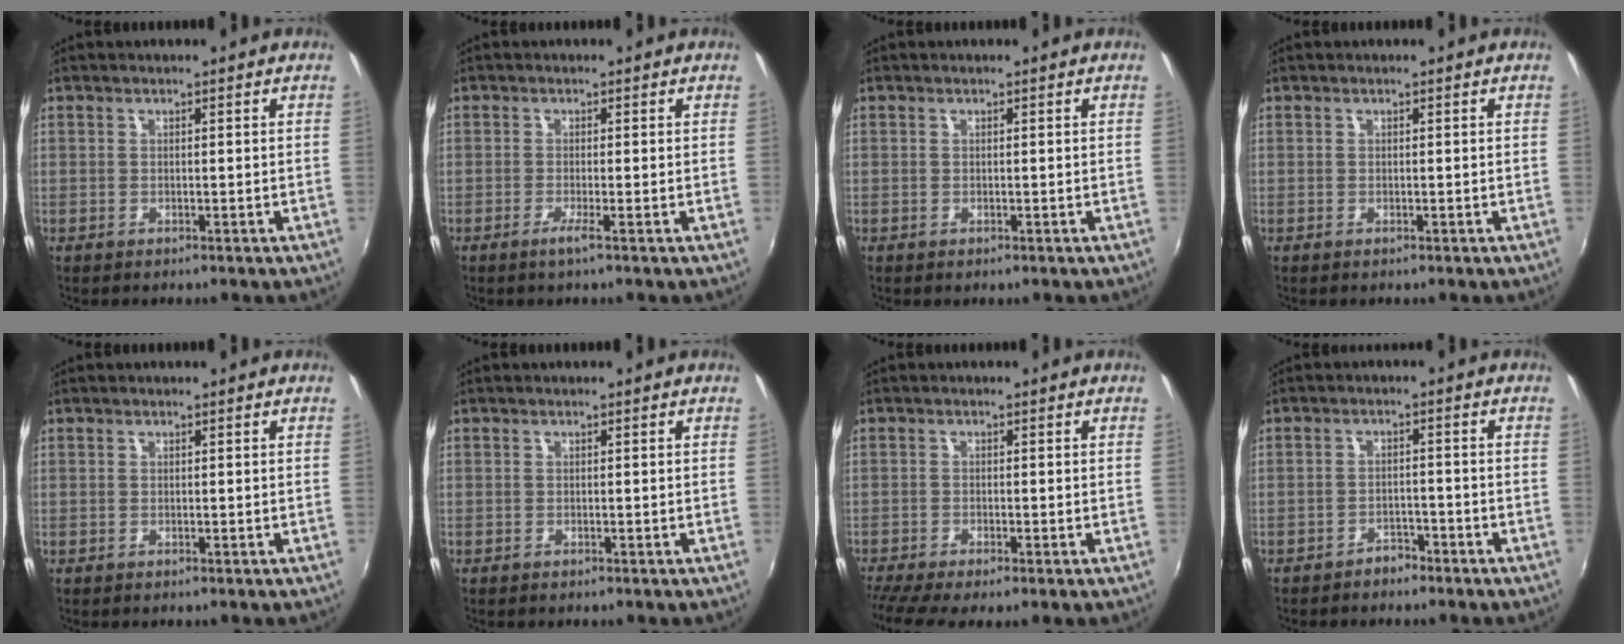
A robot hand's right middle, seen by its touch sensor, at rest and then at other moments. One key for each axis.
{"total": 1.6, "fx": -0.8, "fy": -0.6, "fz": 1.3, "tx": -0.029, "ty": -0.003, "tz": -0.021}
{"total": 0.0}
{"total": 0.0}
{"total": 0.0}
{"total": 0.0}
{"total": 4.7, "fx": -3.5, "fy": 0.1, "fz": 3.1, "tx": -0.071, "ty": -0.026, "tz": -0.063}
{"total": 2.7, "fx": -2.4, "fy": 1.2, "fz": 0.6, "tx": -0.018, "ty": 0.007, "tz": -0.034}